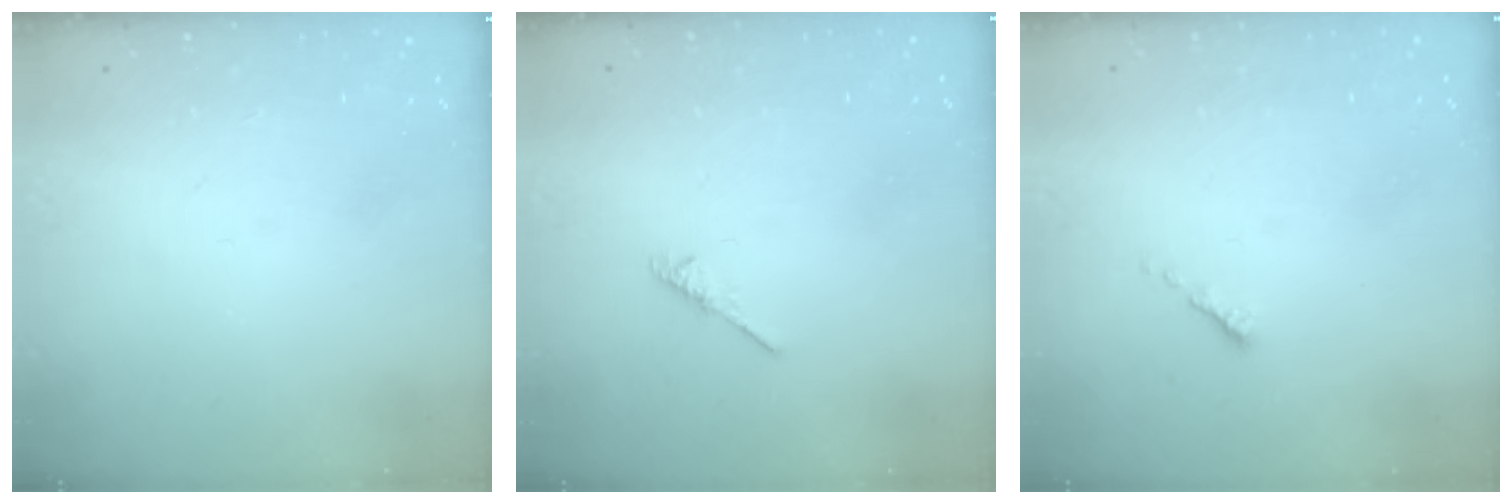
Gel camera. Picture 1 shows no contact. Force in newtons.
{"total": 1.9, "press": 1.8, "slide": 0.5}
{"total": 0.6, "press": 0.5, "slide": 0.2}